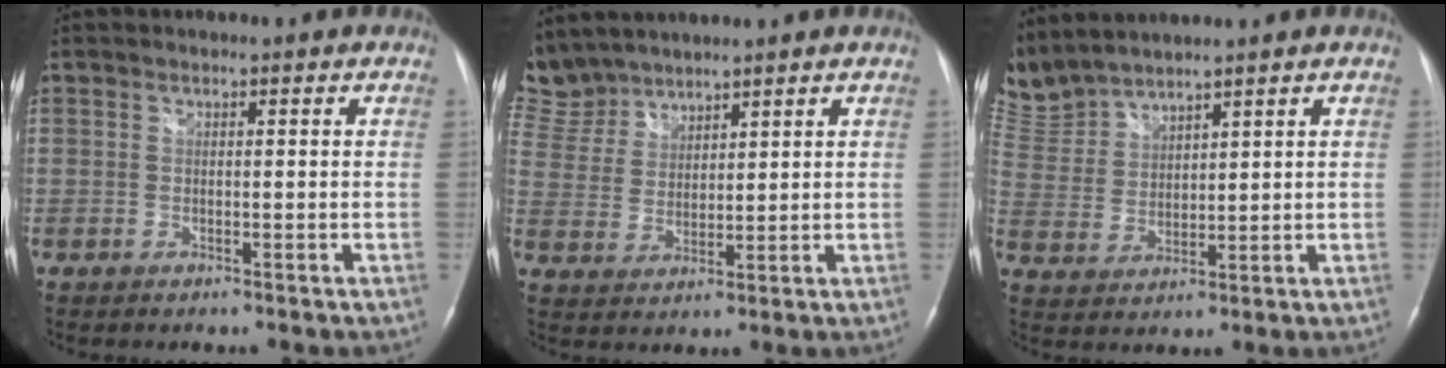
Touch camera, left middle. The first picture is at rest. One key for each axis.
{"total": 9.3, "fx": 8.6, "fy": 3.6, "fz": 0.6, "tx": -0.035, "ty": 0.015, "tz": 0.190}
{"total": 8.1, "fx": 8.0, "fy": 0.8, "fz": 0.7, "tx": -0.044, "ty": 0.015, "tz": 0.182}